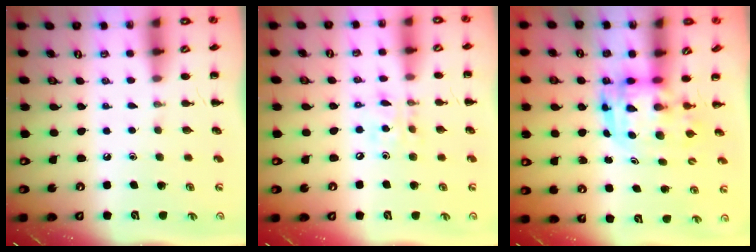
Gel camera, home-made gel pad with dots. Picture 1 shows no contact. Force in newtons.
{"total": 8.1, "press": 7.9, "slide": 1.6}
{"total": 3.7, "press": 3.6, "slide": 0.7}